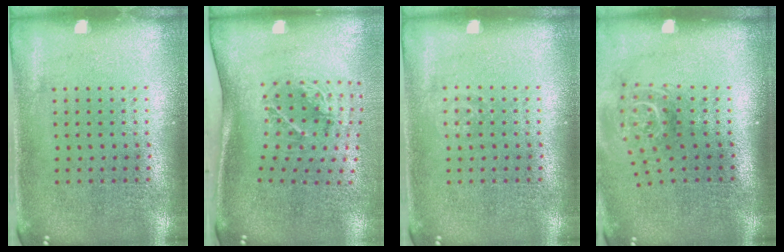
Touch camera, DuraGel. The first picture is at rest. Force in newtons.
{"total": 2.1, "press": 1.3, "slide": 1.7}
{"total": 0.6, "press": 0.6, "slide": 0.2}
{"total": 1.8, "press": 1.3, "slide": 1.3}